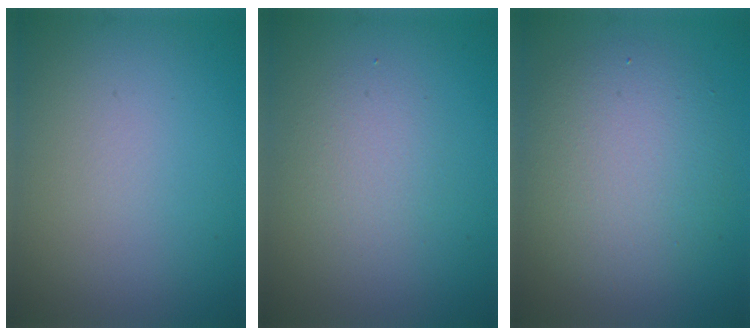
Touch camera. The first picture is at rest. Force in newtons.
{"total": 2.1, "press": 2.1, "slide": 0.1}
{"total": 5.3, "press": 5.3, "slide": 0.6}